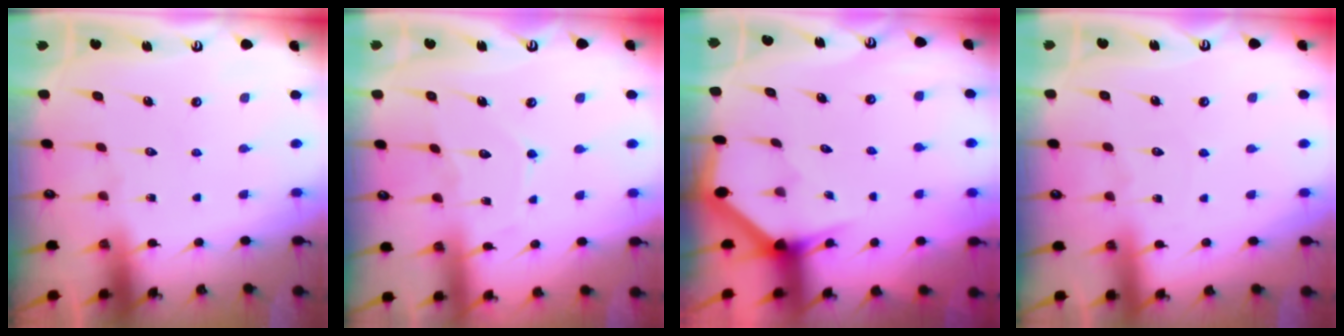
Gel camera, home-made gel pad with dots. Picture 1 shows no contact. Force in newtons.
{"total": 7.2, "press": 7.1, "slide": 0.9}
{"total": 3.2, "press": 3.2, "slide": 0.2}
{"total": 2.6, "press": 2.6, "slide": 0.4}